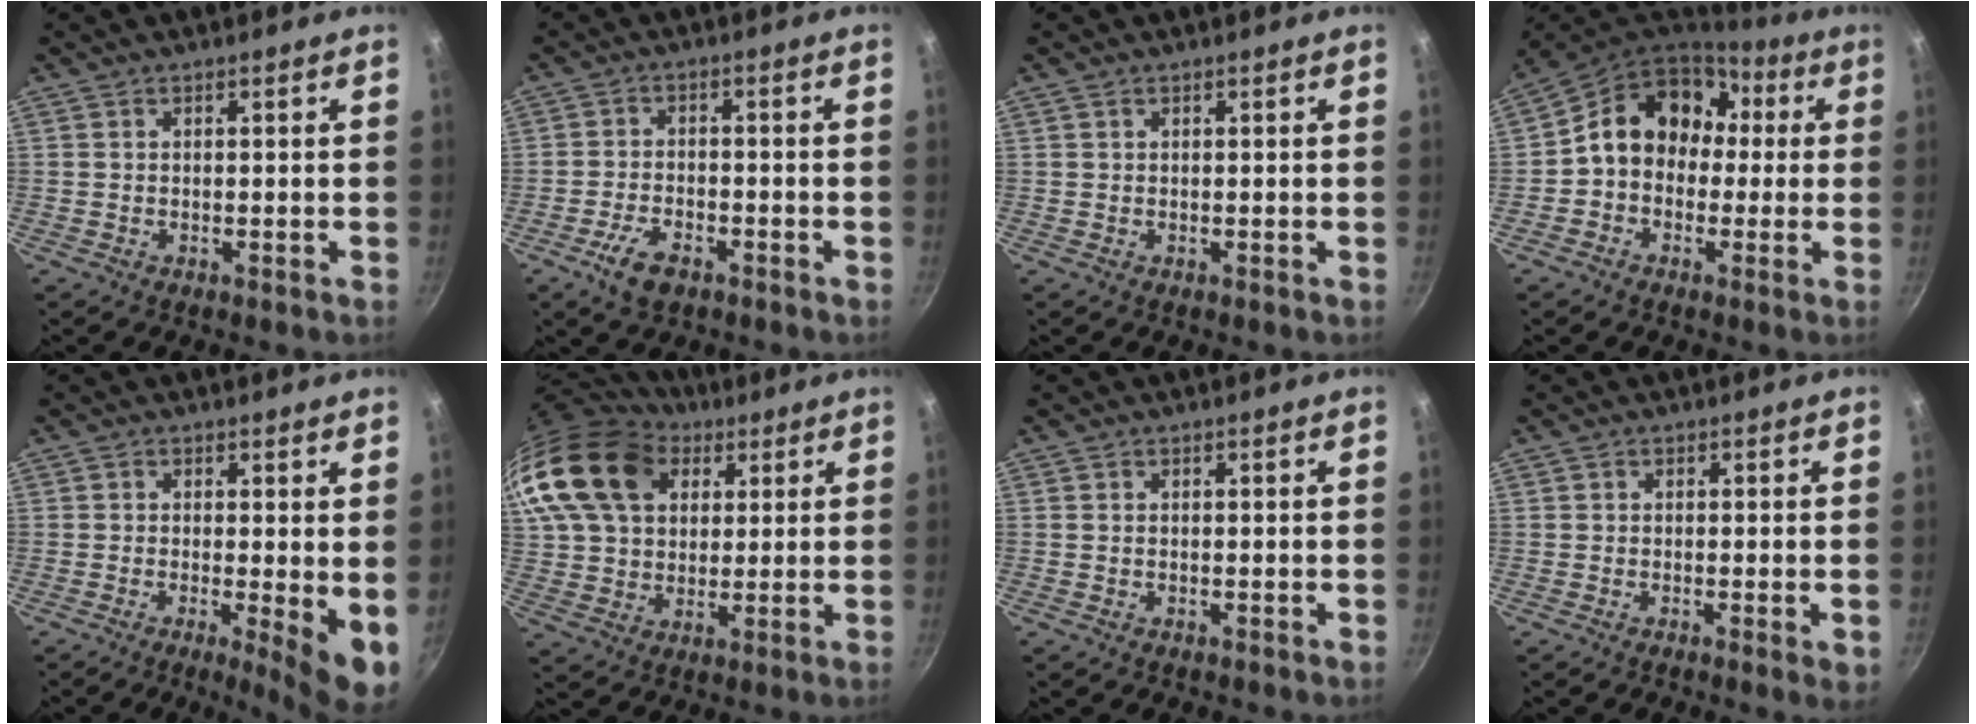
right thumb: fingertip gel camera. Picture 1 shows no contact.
{"total": 5.8, "force": [-3.4, 2.8, 3.7], "torque": [-0.072, 0.016, -0.062]}
{"total": 0.0}
{"total": 14.2, "force": [1.3, 11.7, 7.8], "torque": [-0.087, 0.045, 0.002]}
{"total": 7.2, "force": [-0.5, 1.7, 6.9], "torque": [-0.087, -0.017, -0.006]}
{"total": 24.8, "force": [9.9, 17.7, 14.3], "torque": [-0.300, 0.020, 0.178]}
{"total": 0.0}
{"total": 2.1, "force": [-0.5, 0.3, 2.0], "torque": [-0.032, -0.008, -0.009]}